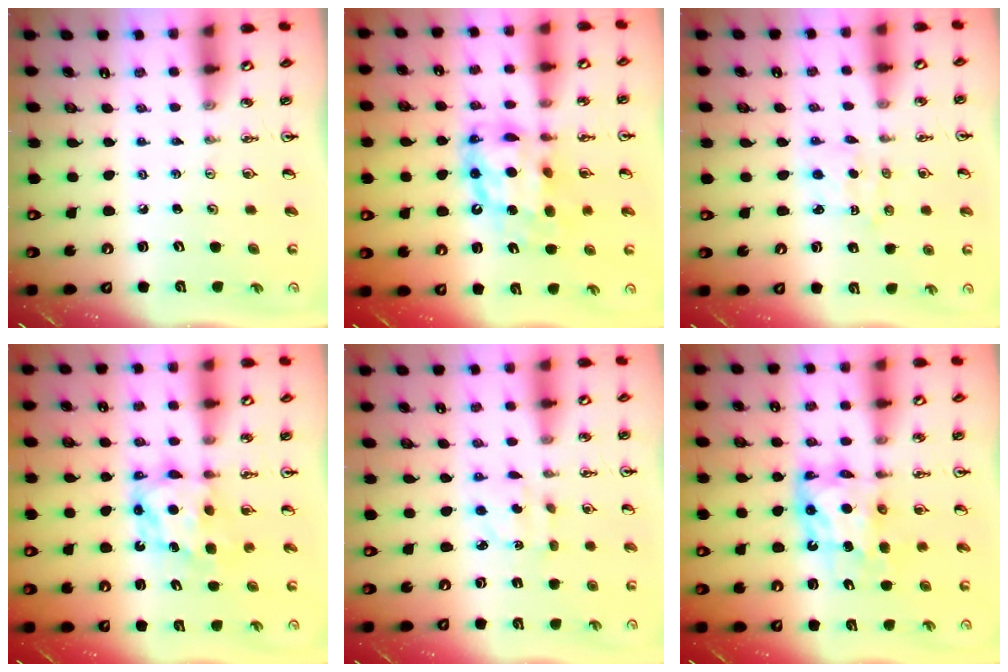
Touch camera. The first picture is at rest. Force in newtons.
{"total": 12.8, "press": 12.7, "slide": 1.2}
{"total": 1.6, "press": 1.5, "slide": 0.7}
{"total": 6.9, "press": 6.9, "slide": 0.3}
{"total": 2.4, "press": 2.3, "slide": 0.5}
{"total": 9.5, "press": 9.5, "slide": 0.9}